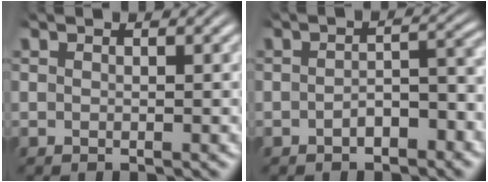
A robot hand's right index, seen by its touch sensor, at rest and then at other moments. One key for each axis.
{"total": 2.8, "fx": -1.9, "fy": 1.1, "fz": 1.7, "tx": -0.015, "ty": -0.001, "tz": -0.032}